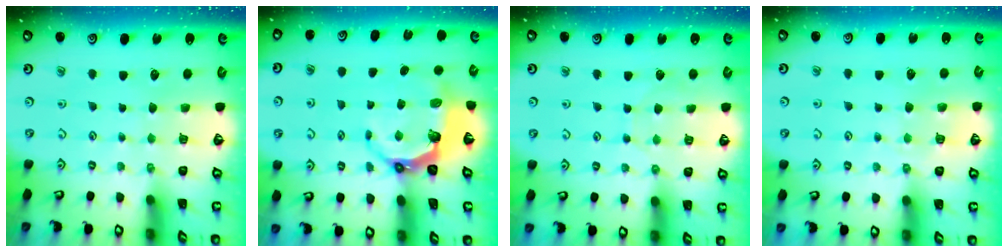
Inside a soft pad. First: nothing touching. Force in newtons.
{"total": 6.9, "press": 5.2, "slide": 4.5}
{"total": 2.8, "press": 2.8, "slide": 0.3}
{"total": 3.2, "press": 3.1, "slide": 0.7}